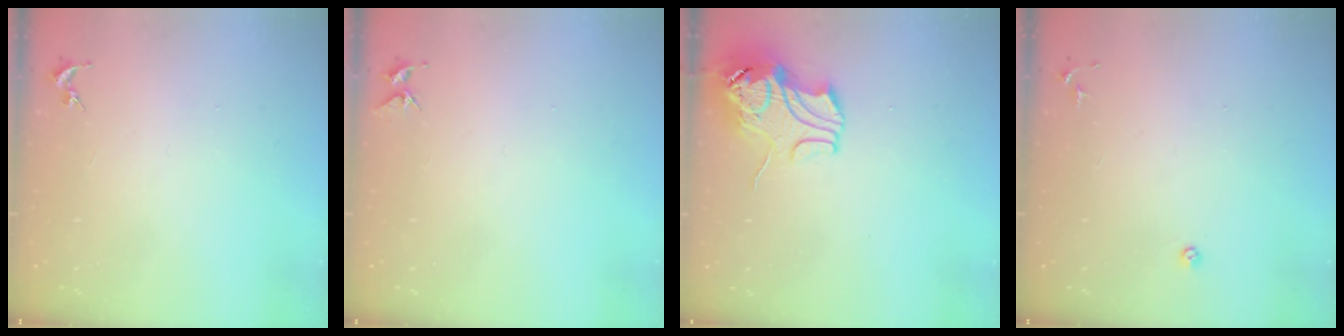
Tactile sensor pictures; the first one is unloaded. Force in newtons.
{"total": 5.0, "press": 4.9, "slide": 0.5}
{"total": 11.2, "press": 11.0, "slide": 1.7}
{"total": 3.4, "press": 3.3, "slide": 0.7}